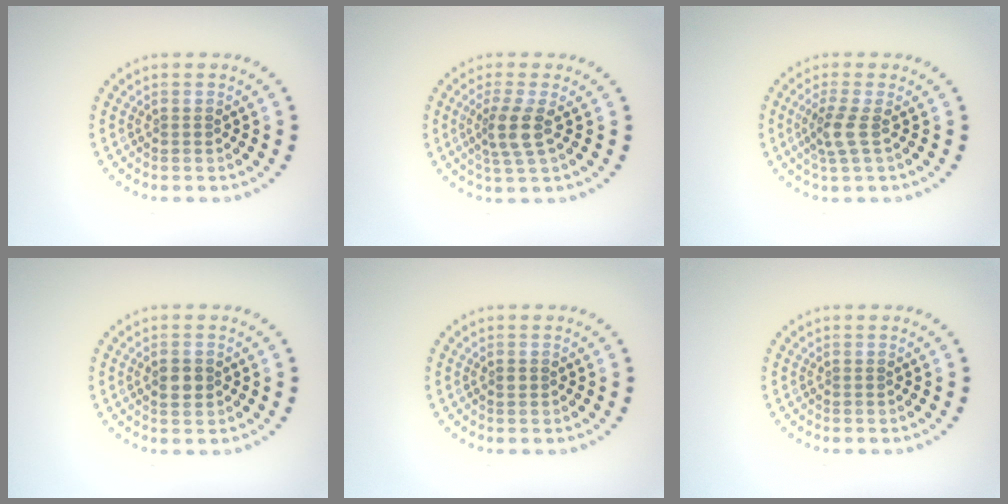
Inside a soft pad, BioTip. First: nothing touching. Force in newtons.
{"total": 2.8, "press": 2.3, "slide": 1.7}
{"total": 2.2, "press": 1.8, "slide": 1.3}
{"total": 1.8, "press": 1.8, "slide": 0.1}
{"total": 0.6, "press": 0.6, "slide": 0.0}
{"total": 0.0}